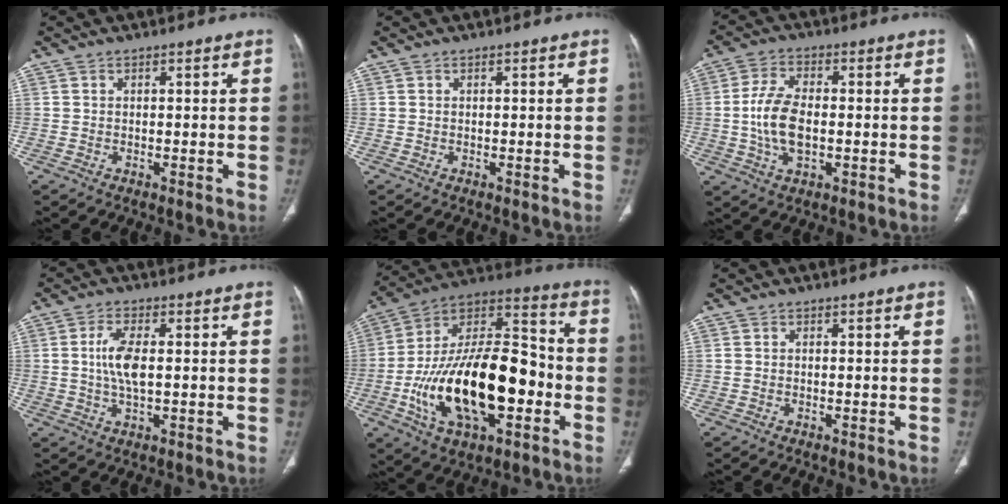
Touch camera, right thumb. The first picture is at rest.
{"total": 0.0}
{"total": 9.6, "force": [-0.9, 5.1, 8.1], "torque": [-0.163, 0.007, -0.017]}
{"total": 6.0, "force": [0.4, 2.3, 5.5], "torque": [-0.122, -0.002, 0.006]}
{"total": 28.6, "force": [-6.8, 14.1, 23.9], "torque": [-0.417, 0.037, -0.107]}
{"total": 0.0}